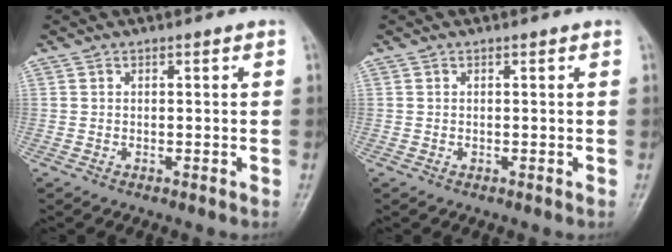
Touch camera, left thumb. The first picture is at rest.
{"total": 0.0}